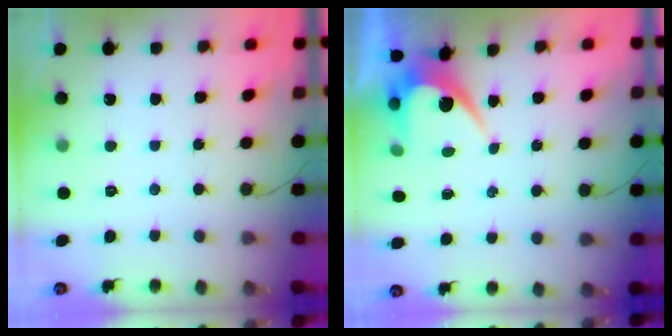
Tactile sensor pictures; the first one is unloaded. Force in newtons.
{"total": 6.0, "press": 6.0, "slide": 0.3}